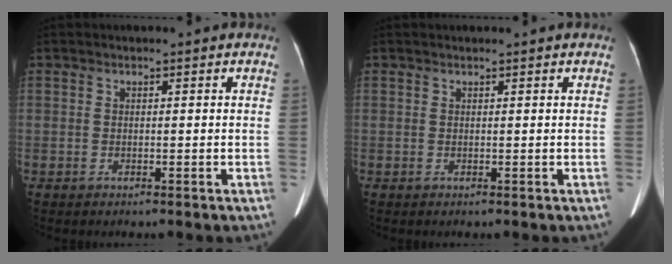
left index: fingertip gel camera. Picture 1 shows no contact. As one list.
[{"total": 0.8, "force": [0.8, -0.1, 0.3], "torque": [-0.006, 0.013, 0.016]}]